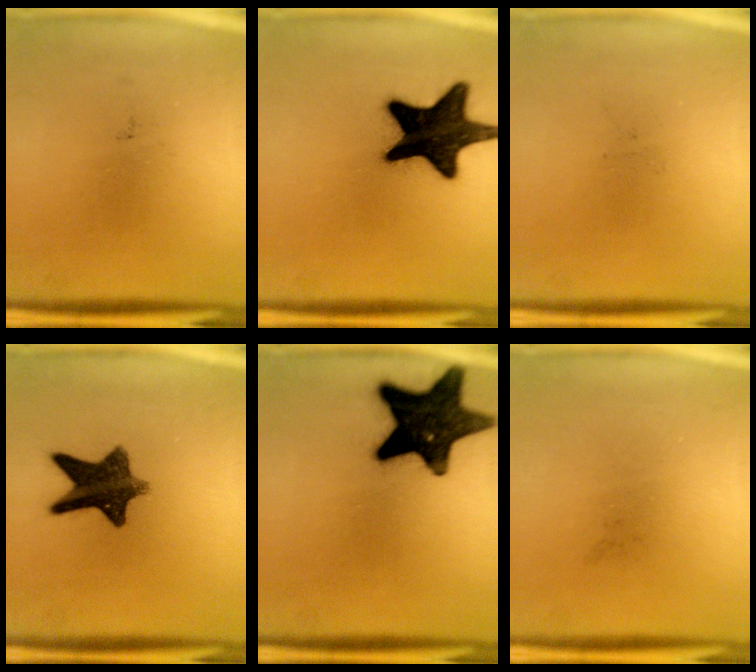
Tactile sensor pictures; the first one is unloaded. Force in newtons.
{"total": 18.9}
{"total": 0.0}
{"total": 10.9}
{"total": 17.4}
{"total": 0.0}